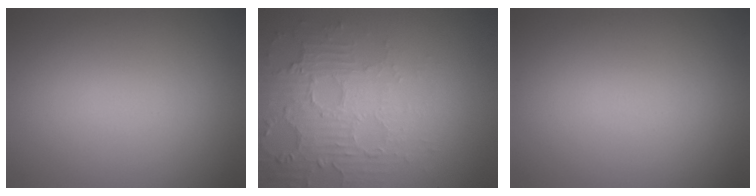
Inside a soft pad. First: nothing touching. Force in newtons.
{"total": 5.5, "press": 3.7, "slide": 4.0}
{"total": 0.0}